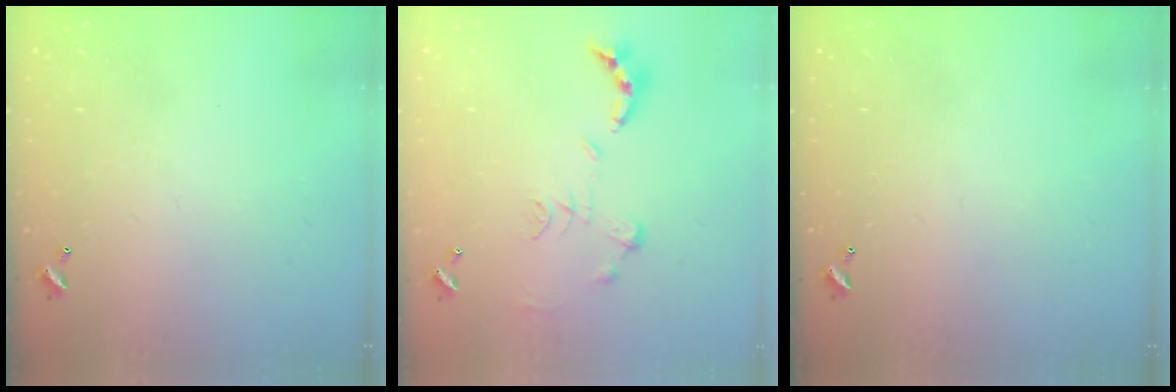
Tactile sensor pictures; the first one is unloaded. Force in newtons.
{"total": 1.1, "press": 1.0, "slide": 0.4}
{"total": 0.0}